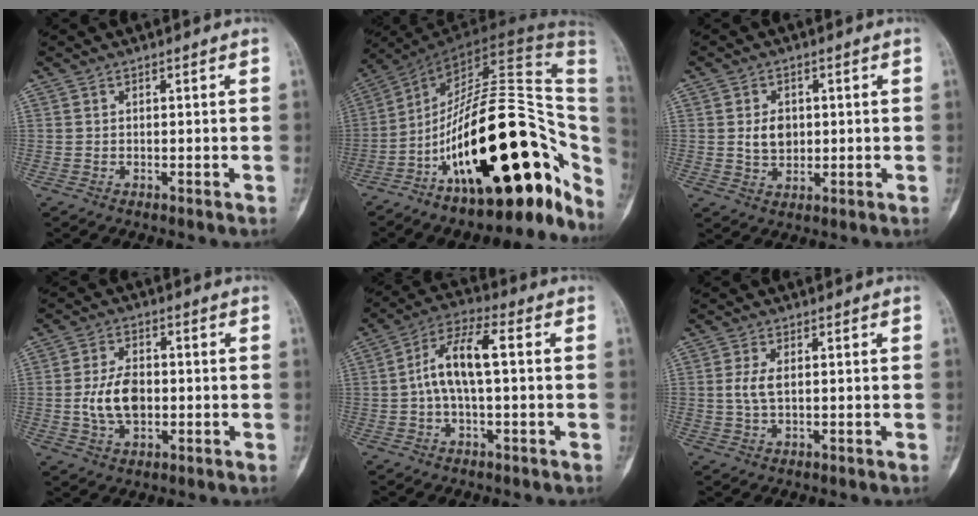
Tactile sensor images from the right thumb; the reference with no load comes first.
{"total": 33.1, "force": [-10.3, 13.7, 28.3], "torque": [-0.337, 0.086, -0.158]}
{"total": 4.8, "force": [0.6, 3.6, 3.1], "torque": [-0.038, -0.004, 0.014]}
{"total": 8.3, "force": [-0.7, 5.2, 6.5], "torque": [-0.115, 0.006, -0.012]}
{"total": 9.8, "force": [0.4, 3.8, 9.0], "torque": [-0.181, 0.037, 0.001]}
{"total": 3.4, "force": [0.4, 1.7, 2.9], "torque": [-0.069, 0.001, 0.007]}